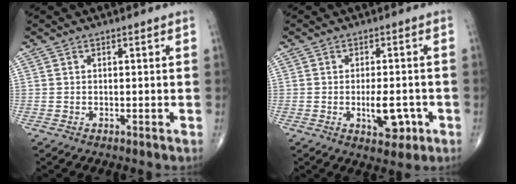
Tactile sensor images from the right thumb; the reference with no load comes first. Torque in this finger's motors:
{"motor_torque": [2.56, 2.44, 0.57, -0.75, 0.32]}